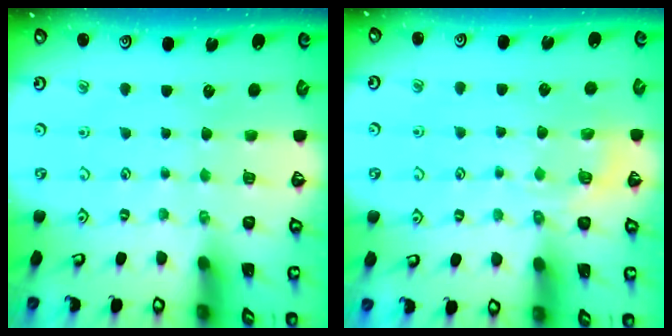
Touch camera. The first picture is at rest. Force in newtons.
{"total": 3.8, "press": 3.3, "slide": 1.8}